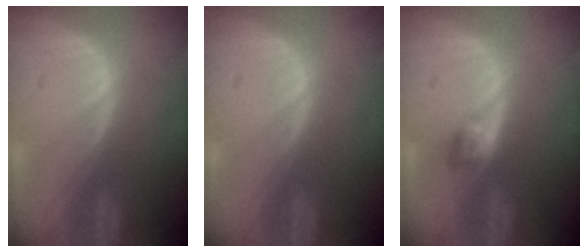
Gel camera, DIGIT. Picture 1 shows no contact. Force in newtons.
{"total": 0.0}
{"total": 2.4, "press": 2.2, "slide": 1.0}